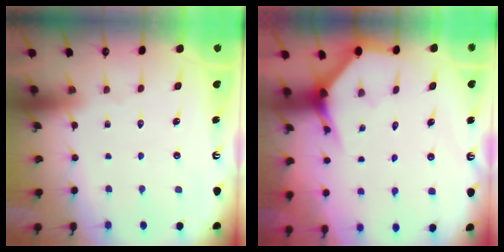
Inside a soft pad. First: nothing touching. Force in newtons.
{"total": 4.0, "press": 4.0, "slide": 0.2}